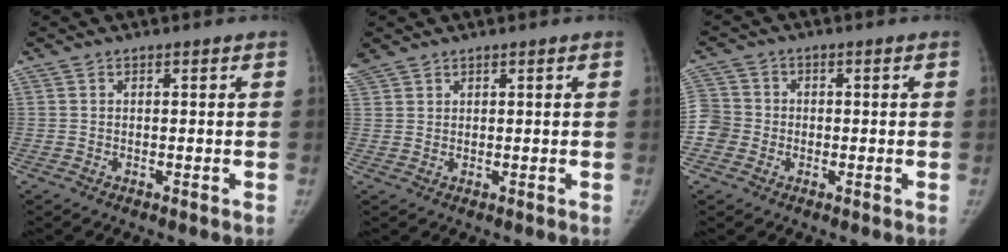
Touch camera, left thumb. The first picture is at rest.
{"total": 3.8, "force": [2.7, 2.5, 1.0], "torque": [-0.022, 0.014, 0.061]}
{"total": 5.7, "force": [-1.5, 5.4, 1.3], "torque": [-0.009, 0.014, -0.036]}